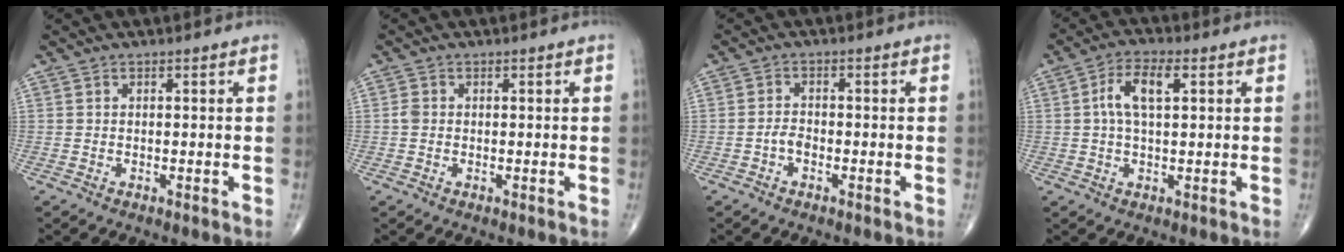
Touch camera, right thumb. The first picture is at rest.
{"total": 1.2, "force": [0.0, 1.0, 0.7], "torque": [-0.011, 0.003, -0.002]}
{"total": 2.0, "force": [-1.0, 1.2, 1.3], "torque": [-0.021, 0.010, -0.022]}
{"total": 6.8, "force": [1.6, 2.9, 5.9], "torque": [-0.123, 0.015, 0.029]}